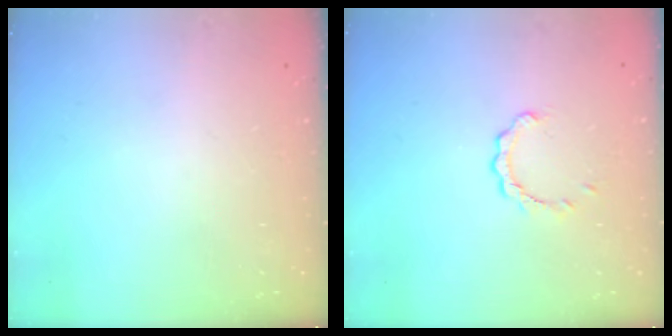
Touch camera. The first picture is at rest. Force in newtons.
{"total": 2.6, "press": 2.6, "slide": 0.3}